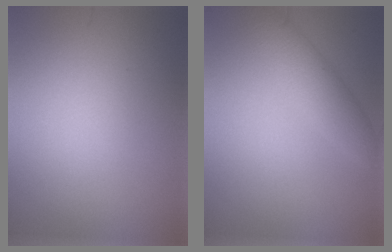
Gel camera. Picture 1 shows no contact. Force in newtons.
{"total": 3.0, "press": 3.0, "slide": 0.1}